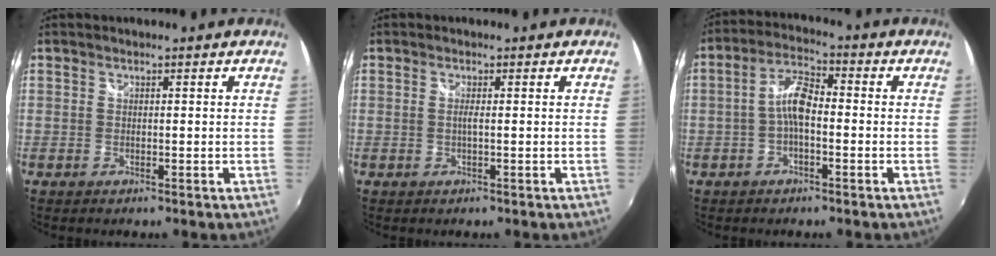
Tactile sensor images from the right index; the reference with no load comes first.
{"total": 1.0, "force": [-0.1, -0.2, 1.0], "torque": [-0.019, -0.001, -0.003]}
{"total": 6.0, "force": [-1.4, 2.3, 5.4], "torque": [-0.113, 0.019, -0.029]}